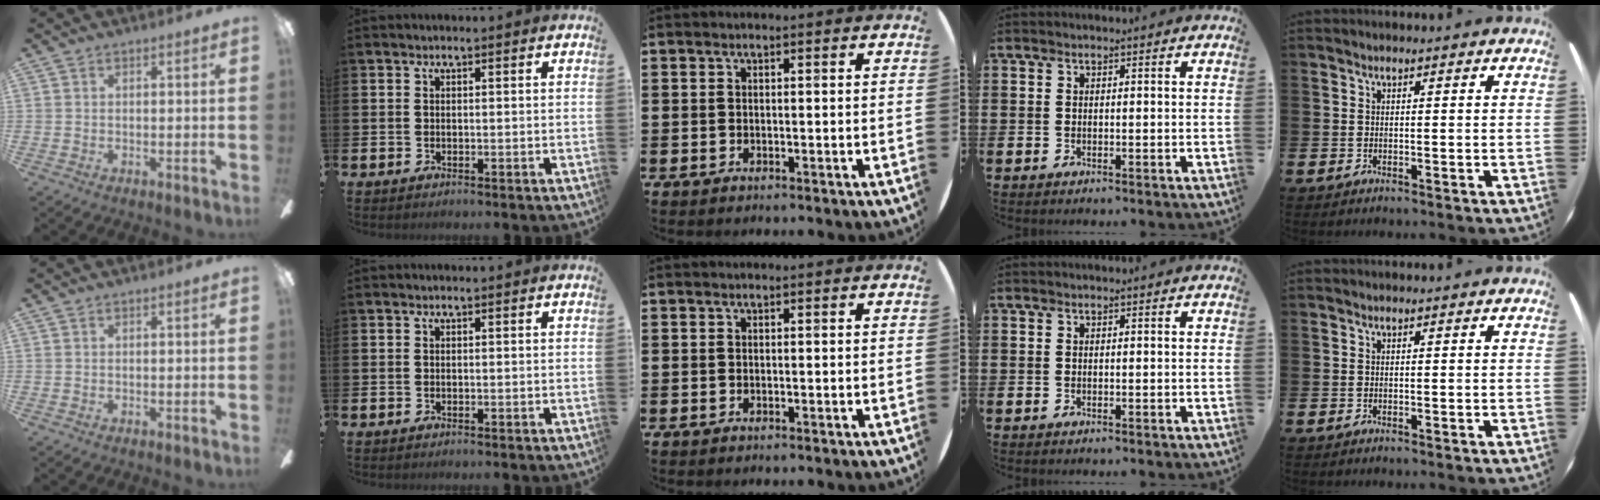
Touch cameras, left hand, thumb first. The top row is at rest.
{}